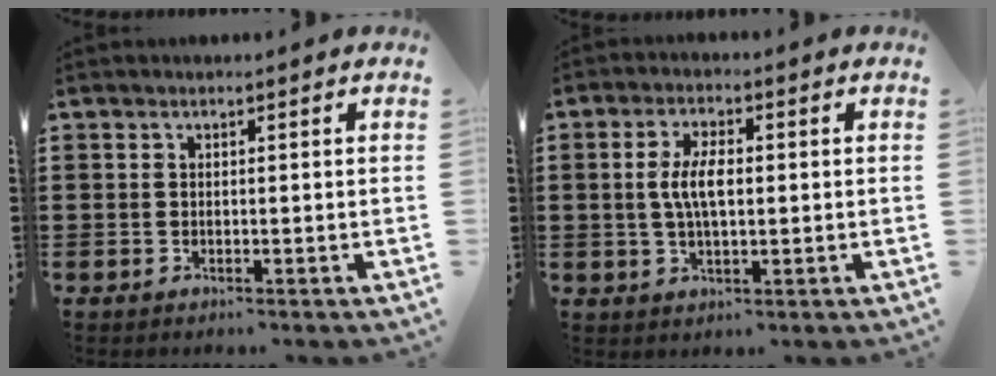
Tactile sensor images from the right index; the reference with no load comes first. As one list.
[{"total": 5.3, "force": [0.3, 2.0, 4.9], "torque": [-0.109, 0.001, -0.002]}]